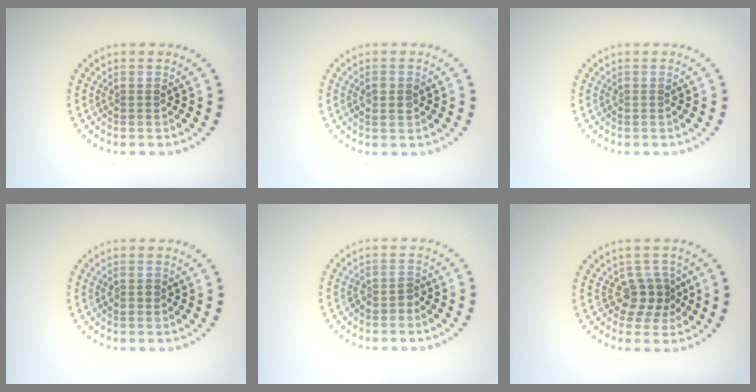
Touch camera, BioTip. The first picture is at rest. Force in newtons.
{"total": 1.4, "press": 1.4, "slide": 0.2}
{"total": 0.0}
{"total": 0.9, "press": 0.9, "slide": 0.1}
{"total": 1.2, "press": 1.0, "slide": 0.7}
{"total": 2.6, "press": 2.1, "slide": 1.5}